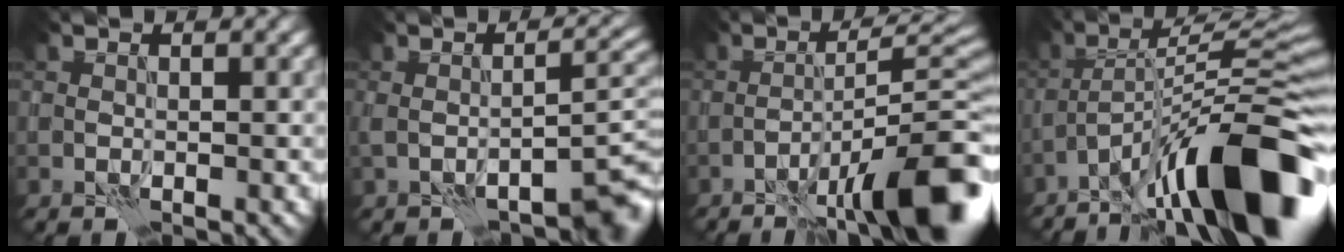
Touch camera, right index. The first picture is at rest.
{"total": 5.1, "force": [-2.0, 1.6, 4.4], "torque": [-0.056, -0.001, -0.031]}
{"total": 11.6, "force": [-6.8, 2.0, 9.2], "torque": [-0.130, 0.015, -0.106]}
{"total": 15.2, "force": [-8.9, 3.4, 11.8], "torque": [-0.186, 0.010, -0.149]}